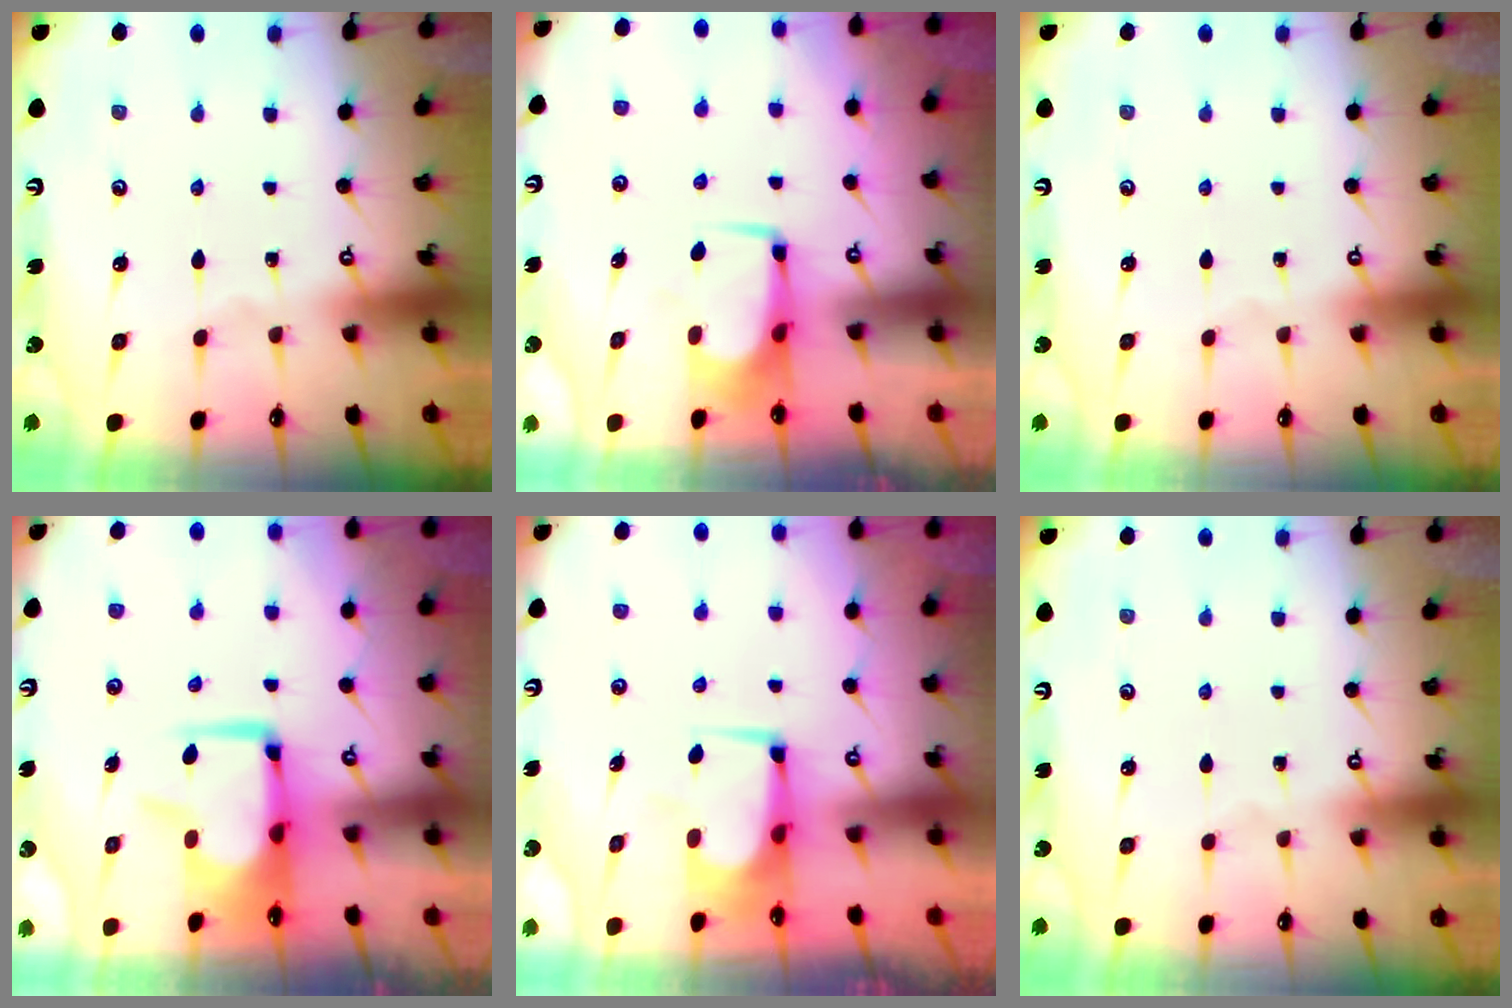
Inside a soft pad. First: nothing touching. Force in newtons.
{"total": 0.0}
{"total": 0.0}
{"total": 1.4, "press": 1.0, "slide": 1.0}
{"total": 0.8, "press": 0.7, "slide": 0.1}
{"total": 0.0}